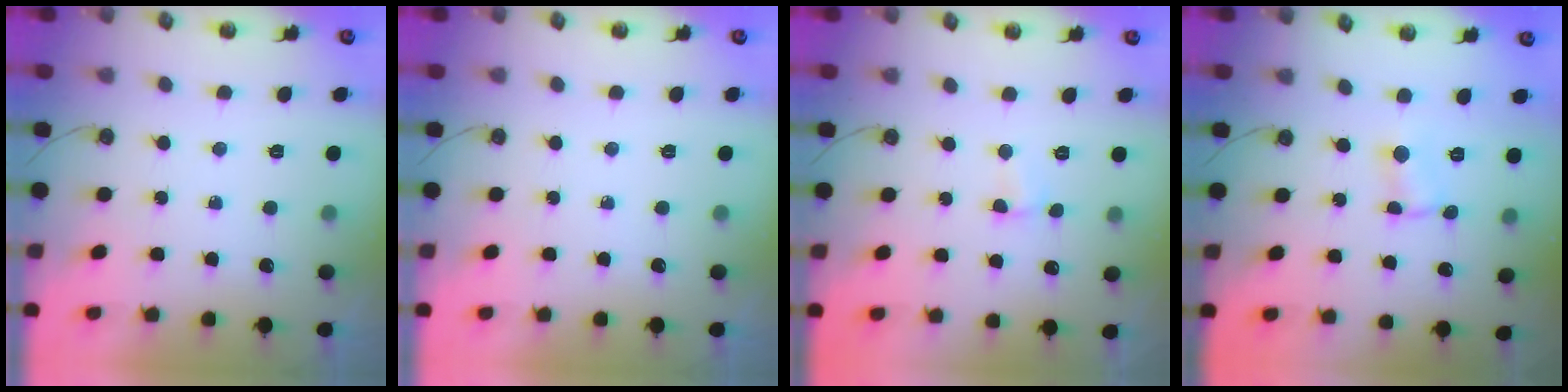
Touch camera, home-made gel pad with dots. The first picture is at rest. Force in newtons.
{"total": 0.0}
{"total": 1.3, "press": 1.2, "slide": 0.4}
{"total": 1.9, "press": 1.9, "slide": 0.2}